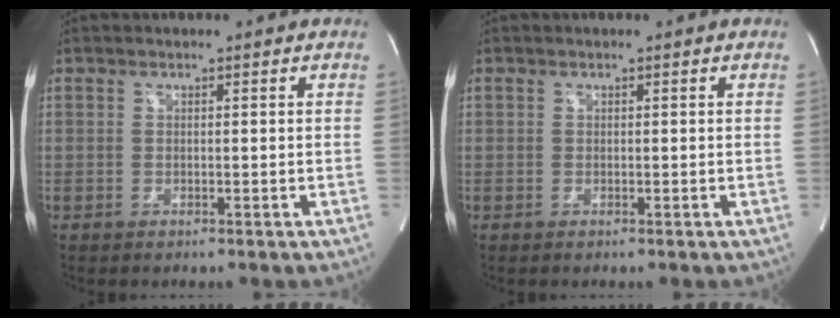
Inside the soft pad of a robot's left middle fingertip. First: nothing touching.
{"total": 0.0}